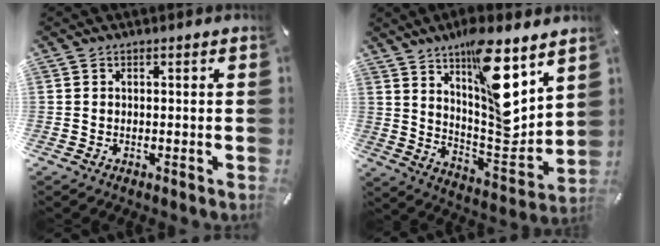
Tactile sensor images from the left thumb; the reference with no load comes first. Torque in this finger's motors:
{"motor_torque": [2.55, 2.47, 1.89, -0.88, 0.21]}